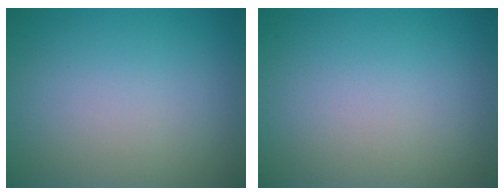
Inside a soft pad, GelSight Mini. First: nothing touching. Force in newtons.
{"total": 0.0}